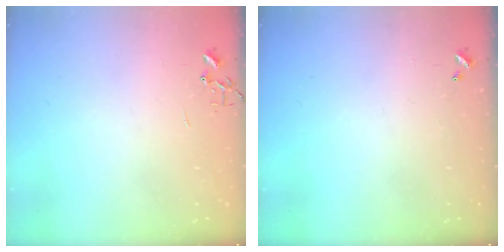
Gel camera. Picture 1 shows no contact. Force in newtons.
{"total": 0.0}